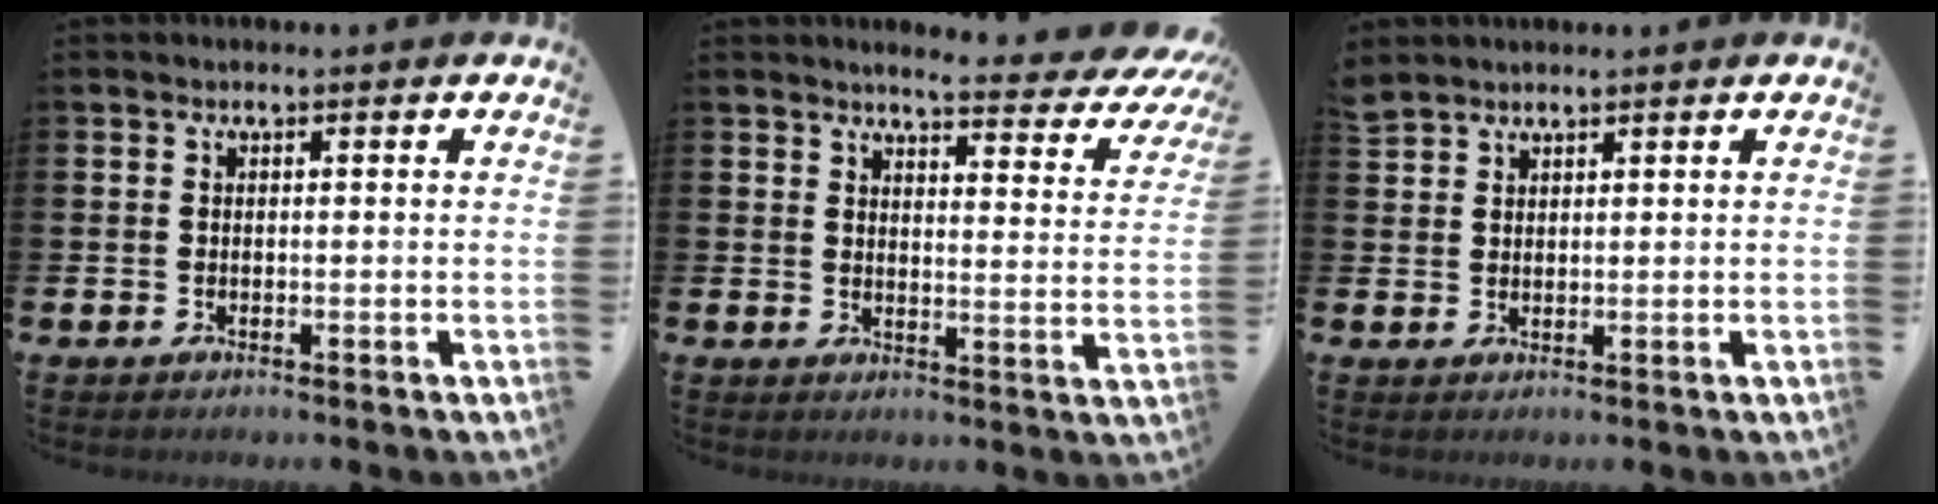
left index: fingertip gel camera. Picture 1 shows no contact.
{"total": 4.2, "force": [3.8, 0.5, 1.5], "torque": [-0.029, -0.037, 0.057]}
{"total": 2.4, "force": [2.3, 0.7, 0.0], "torque": [0.005, -0.008, 0.042]}